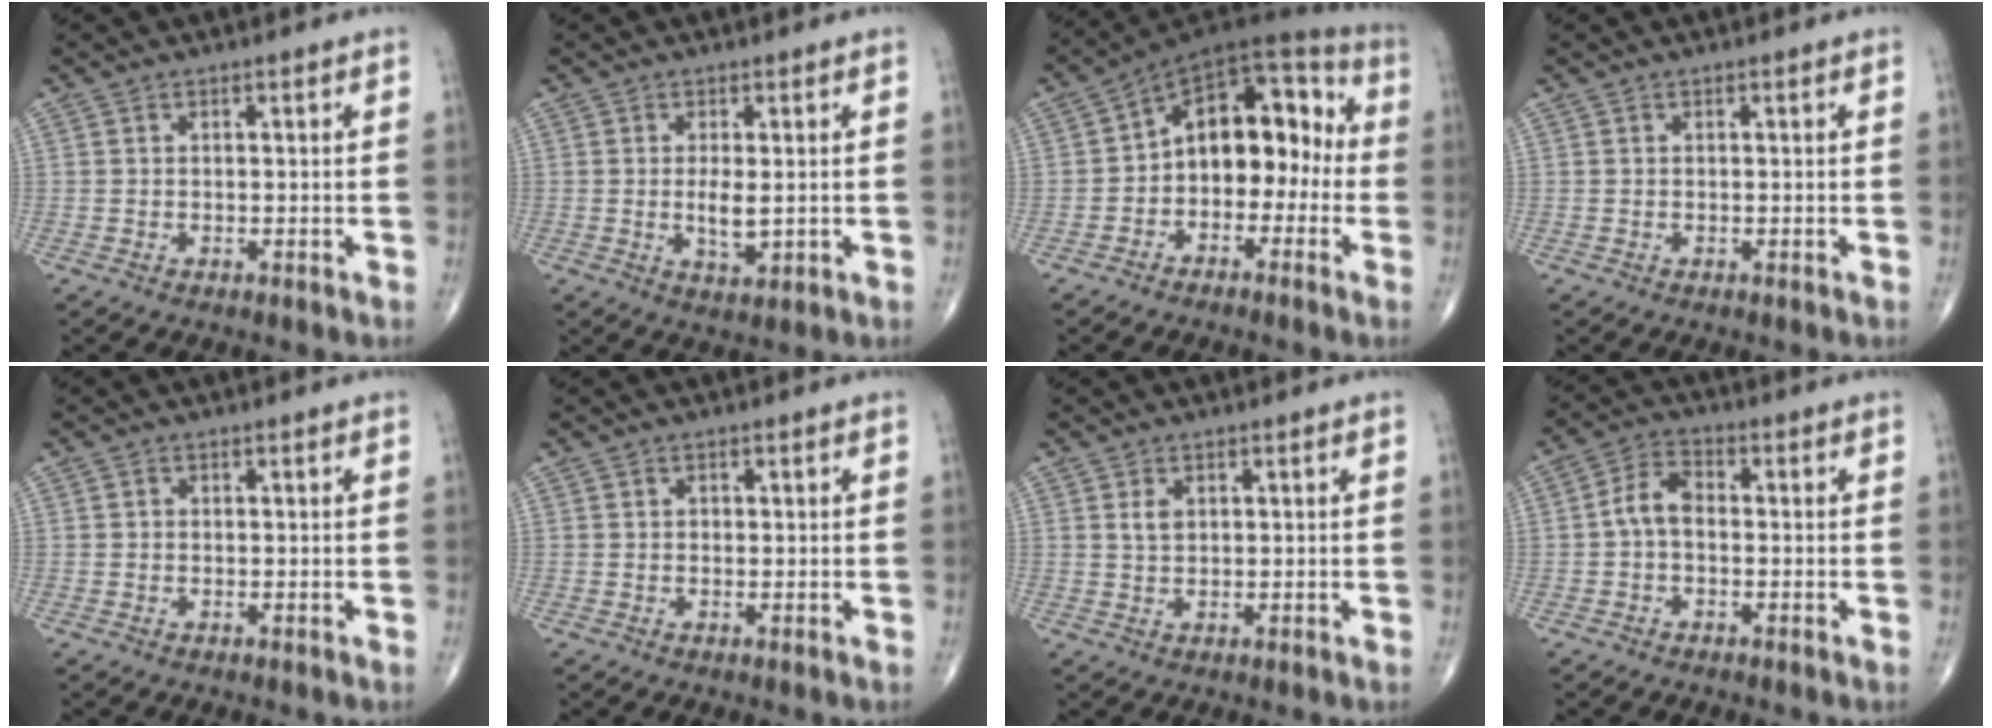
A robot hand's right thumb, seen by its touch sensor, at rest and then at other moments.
{"total": 4.0, "force": [0.0, 1.5, 3.7], "torque": [-0.066, -0.010, 0.004]}
{"total": 14.2, "force": [-1.5, 9.2, 10.7], "torque": [-0.109, 0.051, -0.040]}
{"total": 0.0}
{"total": 0.0}
{"total": 0.6, "force": [0.1, 0.5, 0.3], "torque": [0.001, 0.001, 0.000]}
{"total": 1.9, "force": [0.7, 1.2, 1.3], "torque": [-0.022, -0.001, 0.016]}
{"total": 5.3, "force": [-0.6, 3.2, 4.1], "torque": [-0.072, 0.019, -0.022]}